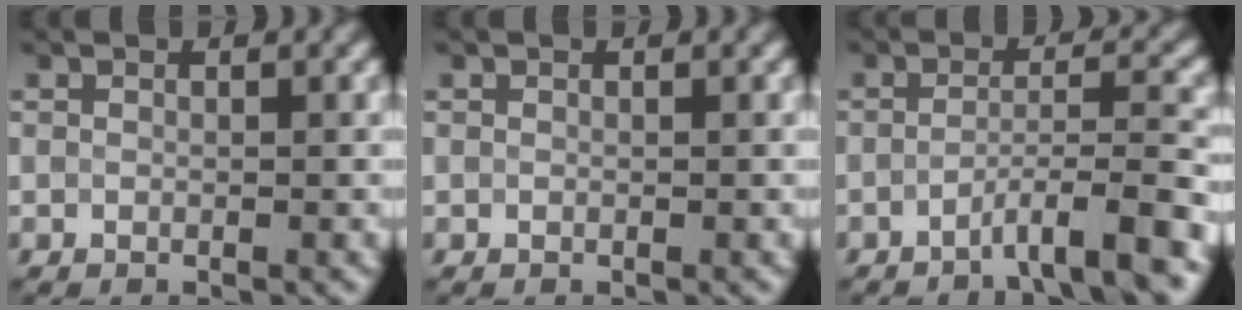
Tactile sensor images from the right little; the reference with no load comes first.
{"total": 0.0}
{"total": 5.1, "force": [-3.3, 0.5, 3.9], "torque": [-0.062, 0.009, -0.066]}